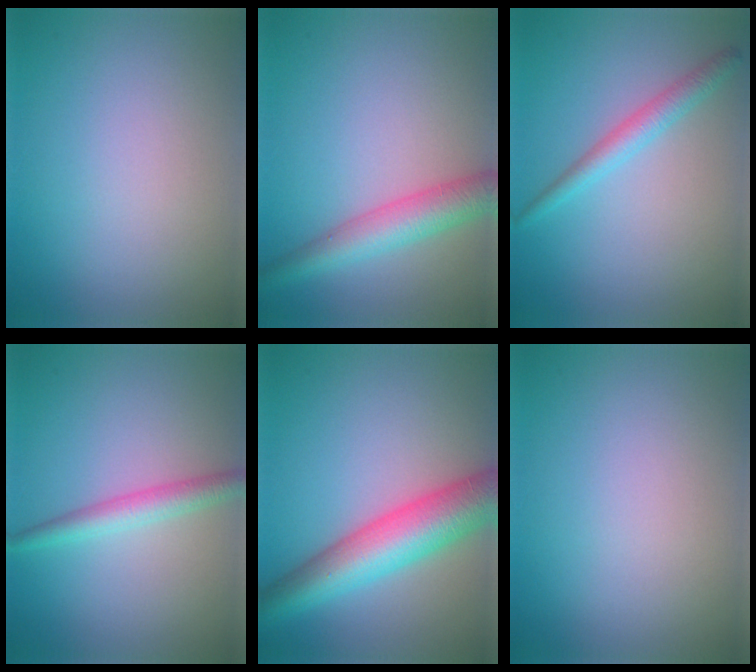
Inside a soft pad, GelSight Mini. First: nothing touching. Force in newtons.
{"total": 4.5, "press": 4.5, "slide": 0.1}
{"total": 2.2, "press": 2.2, "slide": 0.1}
{"total": 2.5, "press": 2.5, "slide": 0.0}
{"total": 8.2, "press": 8.2, "slide": 0.2}
{"total": 0.0}